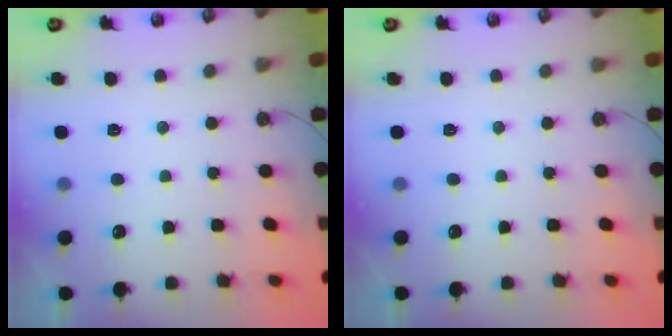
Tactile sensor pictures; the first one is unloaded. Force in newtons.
{"total": 0.0}